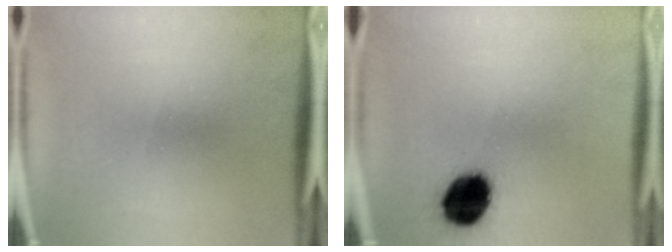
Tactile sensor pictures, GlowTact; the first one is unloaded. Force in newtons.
{"total": 16.1}